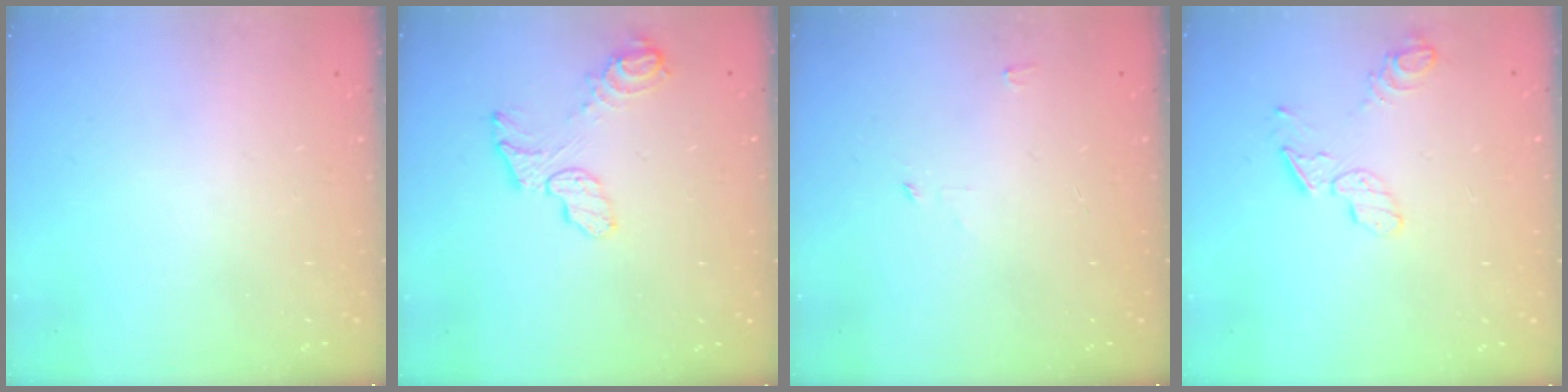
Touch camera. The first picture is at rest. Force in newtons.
{"total": 9.0, "press": 9.0, "slide": 0.6}
{"total": 2.4, "press": 2.4, "slide": 0.2}
{"total": 6.5, "press": 6.5, "slide": 0.0}